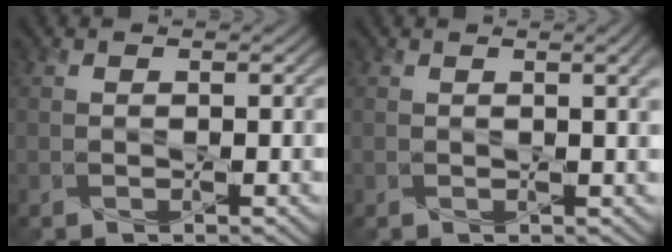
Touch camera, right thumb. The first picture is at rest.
{"total": 3.0, "force": [1.0, 0.8, 2.7], "torque": [-0.037, 0.004, 0.022]}